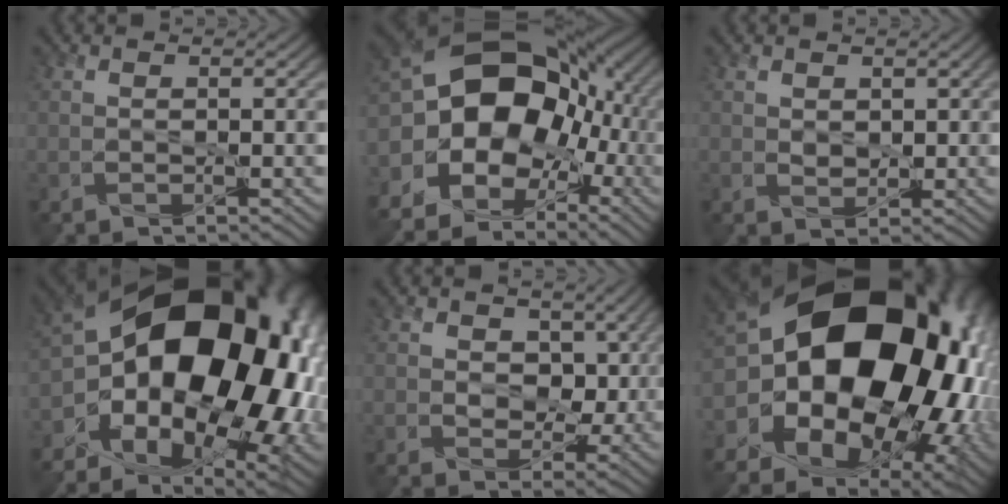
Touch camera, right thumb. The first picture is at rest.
{"total": 20.7, "force": [0.4, 15.6, 13.6], "torque": [-0.259, 0.012, -0.003]}
{"total": 2.2, "force": [0.7, 1.6, 1.3], "torque": [-0.040, -0.002, 0.008]}
{"total": 20.9, "force": [-0.8, 13.6, 15.8], "torque": [-0.274, -0.029, 0.013]}
{"total": 9.3, "force": [0.9, 6.4, 6.7], "torque": [-0.118, -0.015, 0.010]}
{"total": 22.0, "force": [1.7, 15.5, 15.6], "torque": [-0.295, -0.020, 0.044]}